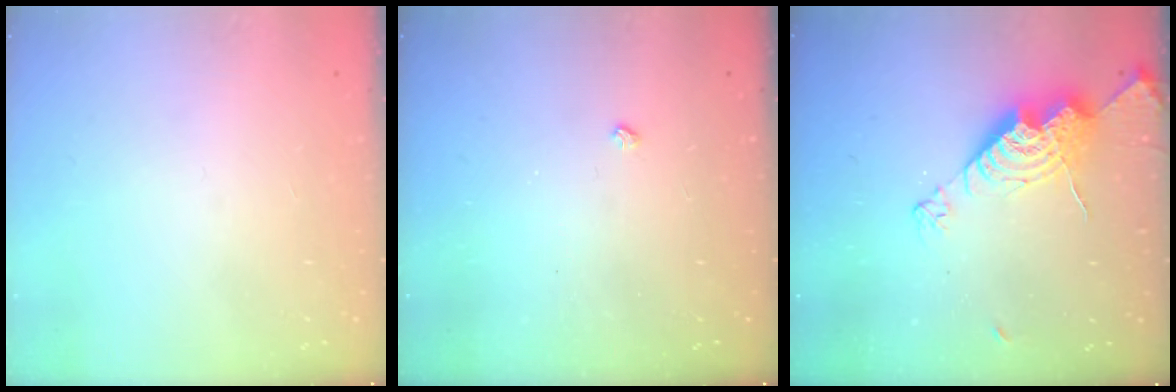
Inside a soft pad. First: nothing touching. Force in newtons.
{"total": 3.3, "press": 3.3, "slide": 0.4}
{"total": 13.5, "press": 13.4, "slide": 1.1}